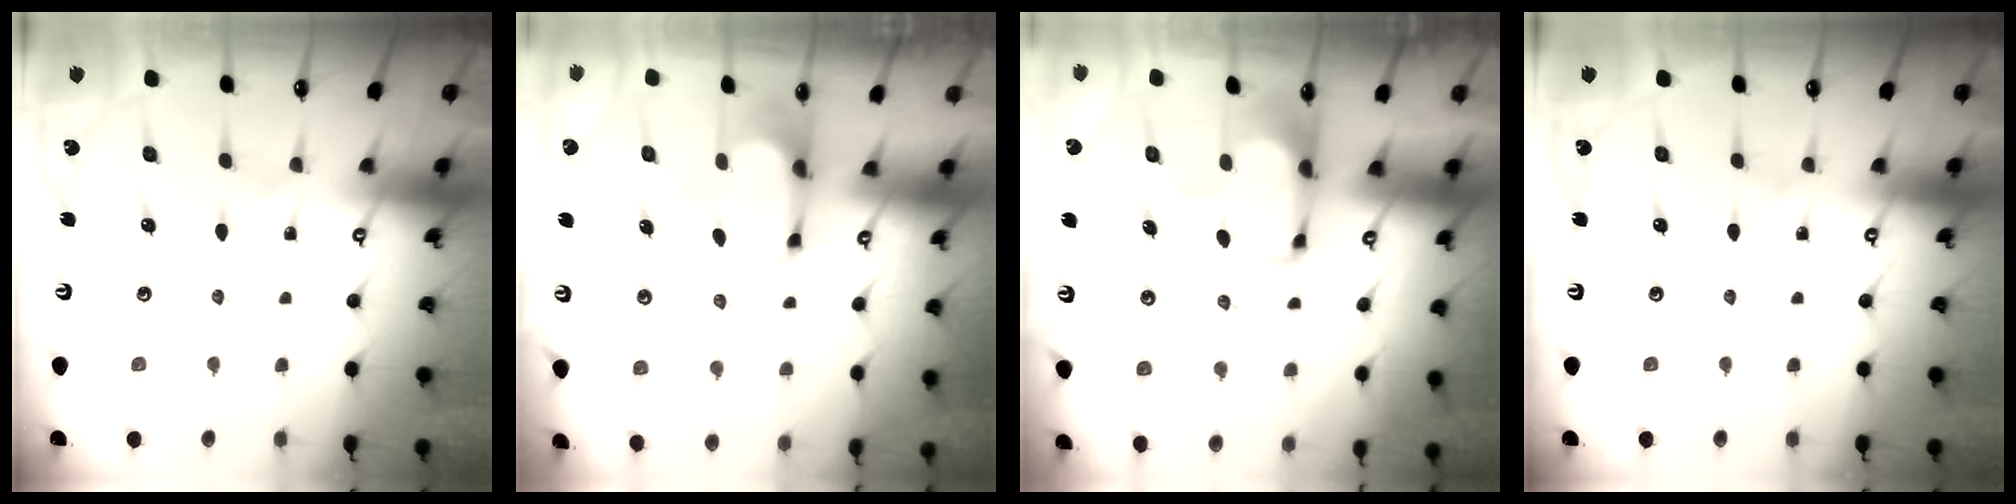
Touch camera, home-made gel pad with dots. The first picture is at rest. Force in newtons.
{"total": 2.8, "press": 2.6, "slide": 1.1}
{"total": 1.9, "press": 1.8, "slide": 0.4}
{"total": 0.0}